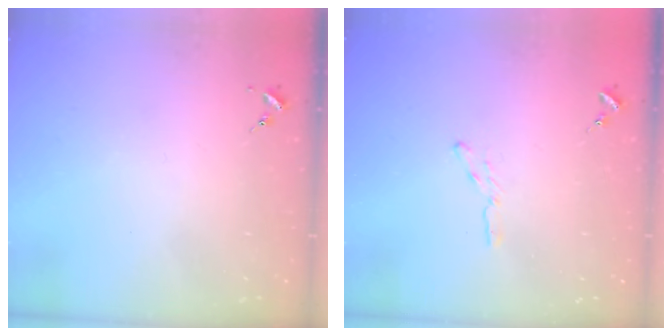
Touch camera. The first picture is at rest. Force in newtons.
{"total": 3.0, "press": 3.0, "slide": 0.3}